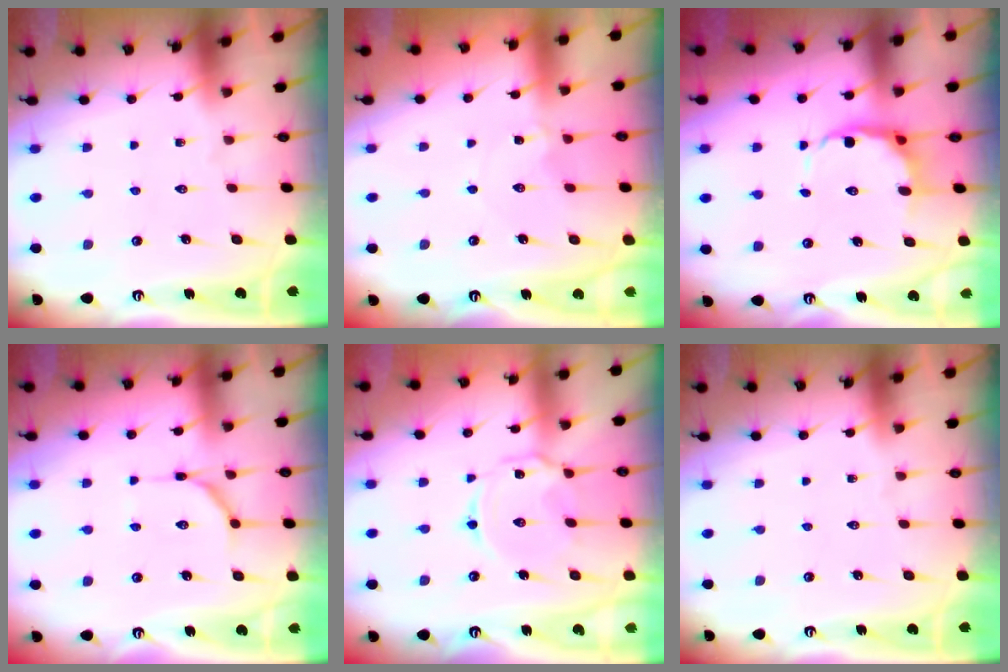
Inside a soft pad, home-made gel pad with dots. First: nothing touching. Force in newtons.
{"total": 0.0}
{"total": 6.8, "press": 6.3, "slide": 2.6}
{"total": 5.6, "press": 5.6, "slide": 0.6}
{"total": 5.2, "press": 5.1, "slide": 0.4}
{"total": 0.0}